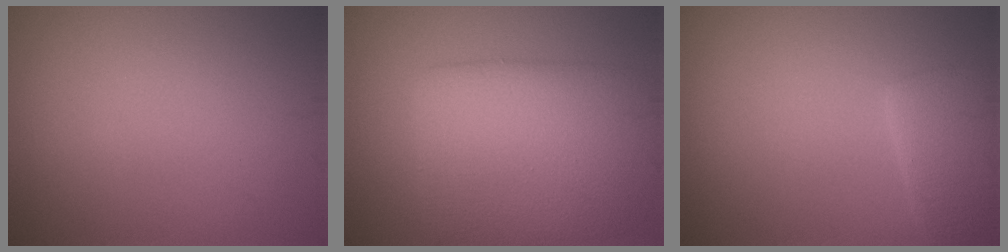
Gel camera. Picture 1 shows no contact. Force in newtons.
{"total": 9.2, "press": 9.2, "slide": 0.6}
{"total": 3.3, "press": 3.3, "slide": 0.3}